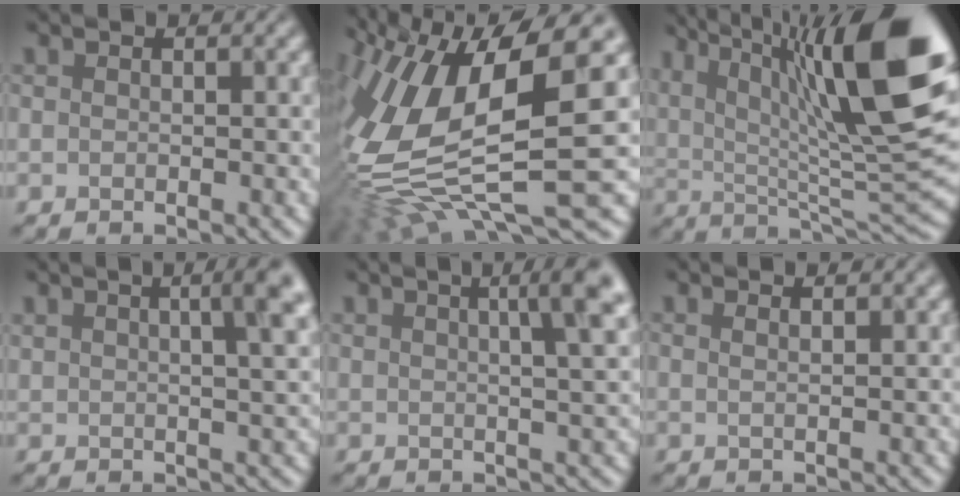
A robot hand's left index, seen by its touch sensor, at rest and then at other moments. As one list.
[{"total": 14.1, "force": [-0.3, 5.0, 13.2], "torque": [-0.305, 0.004, 0.025]}, {"total": 15.6, "force": [5.8, 4.6, 13.8], "torque": [-0.241, 0.015, 0.119]}, {"total": 6.4, "force": [2.8, 2.1, 5.3], "torque": [-0.048, 0.043, 0.032]}, {"total": 5.0, "force": [2.0, 0.9, 4.5], "torque": [-0.044, 0.031, 0.032]}, {"total": 1.7, "force": [1.2, 0.5, 1.1], "torque": [-0.006, 0.022, 0.002]}]